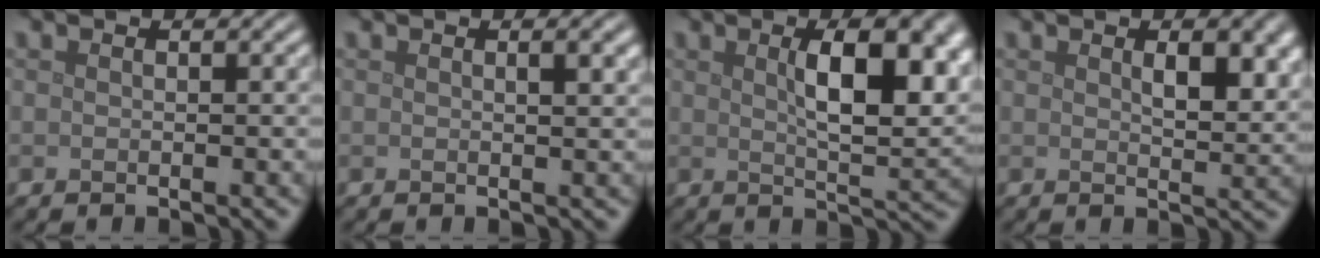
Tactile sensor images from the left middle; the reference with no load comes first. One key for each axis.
{"total": 1.6, "fx": 0.6, "fy": 0.4, "fz": 1.4, "tx": -0.014, "ty": 0.003, "tz": 0.007}
{"total": 8.4, "fx": 2.2, "fy": 2.9, "fz": 7.5, "tx": -0.107, "ty": 0.001, "tz": 0.039}
{"total": 3.7, "fx": 1.3, "fy": 1.5, "fz": 3.2, "tx": -0.049, "ty": -0.004, "tz": 0.026}